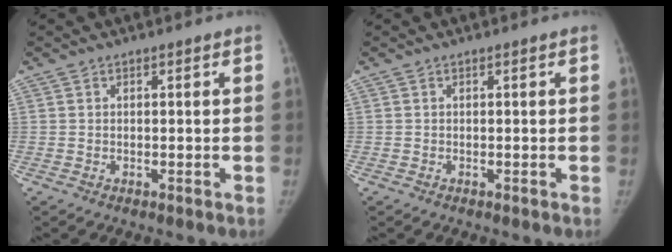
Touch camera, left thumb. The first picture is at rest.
{"total": 0.0}